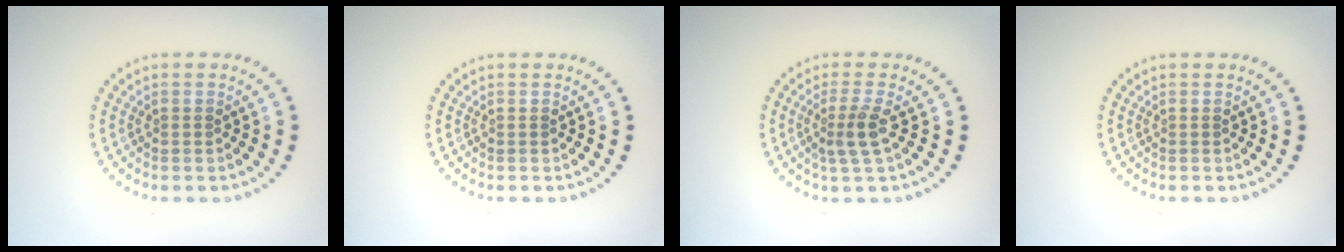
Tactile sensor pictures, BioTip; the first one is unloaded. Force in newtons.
{"total": 0.0}
{"total": 2.5, "press": 1.9, "slide": 1.5}
{"total": 0.0}